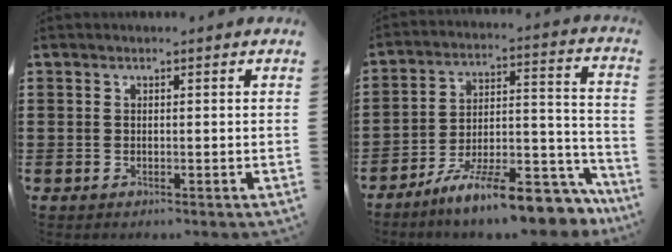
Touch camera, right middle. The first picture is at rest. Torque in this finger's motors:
{"motor_torque": [2.14, 0.00, 0.39, 0.21]}